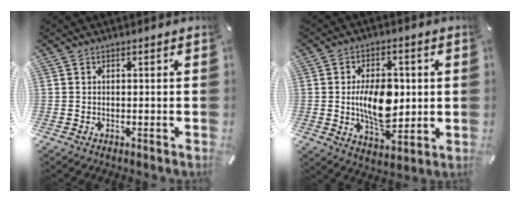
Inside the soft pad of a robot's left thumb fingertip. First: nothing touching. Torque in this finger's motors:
{"motor_torque": [0.71, 0.71, 0.32, 0.00, 0.20]}